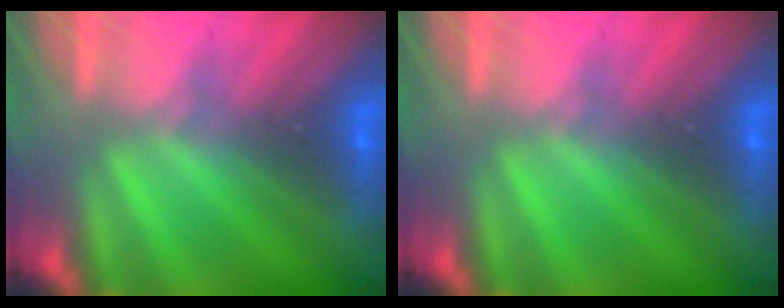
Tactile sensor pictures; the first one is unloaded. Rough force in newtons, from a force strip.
{"total": 0.0}